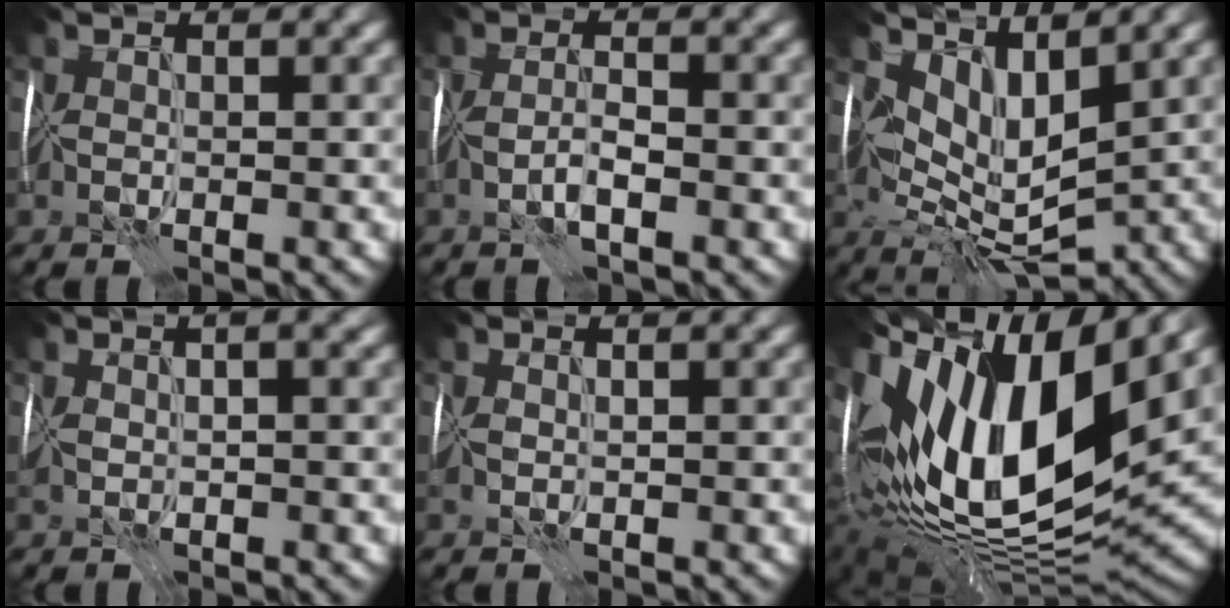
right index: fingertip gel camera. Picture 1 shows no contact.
{"total": 1.9, "force": [-0.8, 0.3, 1.7], "torque": [-0.033, 0.006, -0.021]}
{"total": 6.2, "force": [2.3, 3.1, 4.9], "torque": [-0.090, -0.011, 0.050]}
{"total": 3.1, "force": [0.3, 1.6, 2.6], "torque": [-0.043, 0.005, 0.006]}
{"total": 1.2, "force": [-0.3, 0.8, 0.8], "torque": [-0.018, -0.002, -0.008]}
{"total": 17.6, "force": [4.6, 7.9, 15.0], "torque": [-0.288, 0.019, 0.075]}